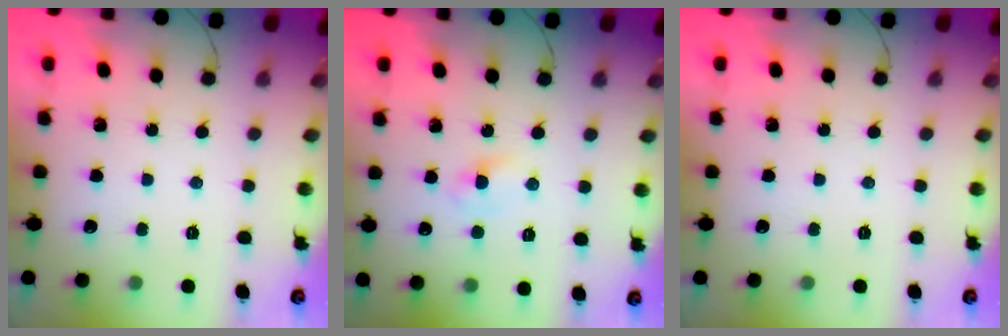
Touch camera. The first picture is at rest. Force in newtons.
{"total": 2.2, "press": 2.0, "slide": 0.9}
{"total": 0.0}